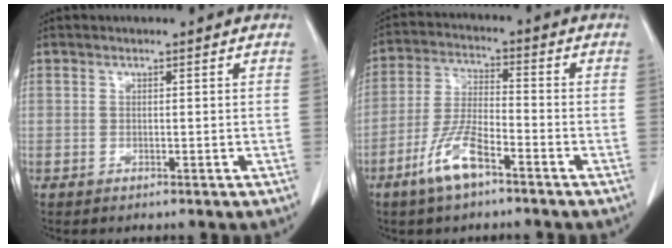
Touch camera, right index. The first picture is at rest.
{"total": 8.3, "force": [-5.0, 2.0, 6.3], "torque": [-0.136, -0.005, -0.099]}